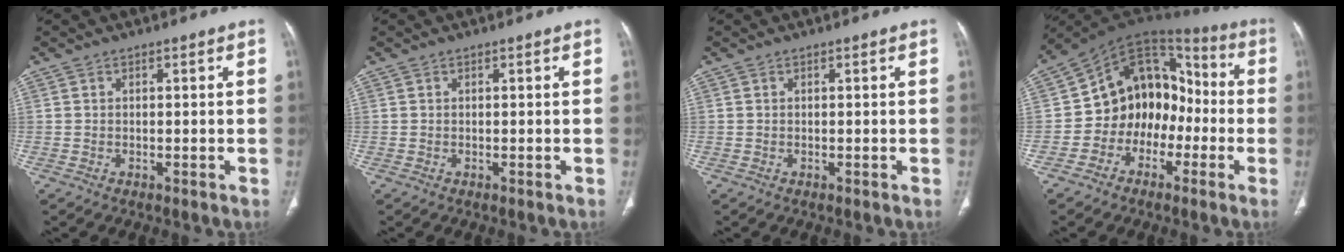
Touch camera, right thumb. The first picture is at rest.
{"total": 0.0}
{"total": 0.0}
{"total": 14.8, "force": [-3.6, 11.8, 8.2], "torque": [-0.064, 0.077, -0.071]}